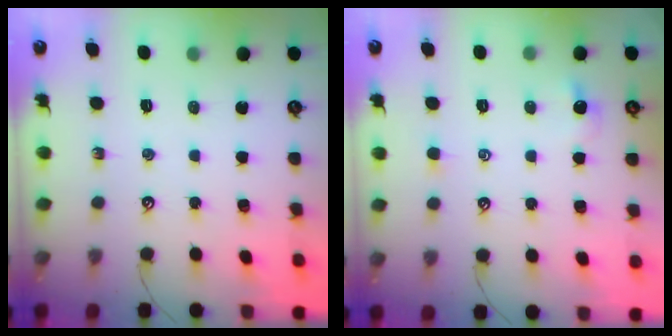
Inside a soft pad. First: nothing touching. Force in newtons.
{"total": 0.9, "press": 0.8, "slide": 0.4}